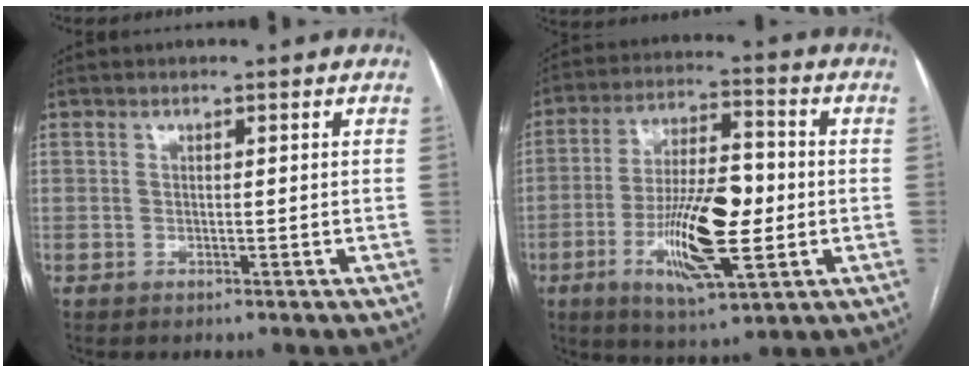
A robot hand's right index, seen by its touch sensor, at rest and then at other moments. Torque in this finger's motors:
{"motor_torque": [0.35, 0.02, 0.31, 0.21]}